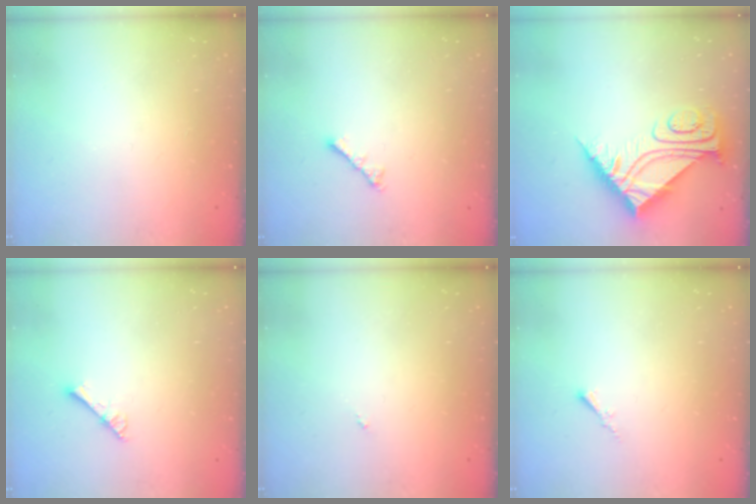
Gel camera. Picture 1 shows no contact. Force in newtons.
{"total": 3.4, "press": 3.4, "slide": 0.6}
{"total": 10.7, "press": 10.7, "slide": 1.0}
{"total": 4.1, "press": 4.0, "slide": 0.5}
{"total": 0.0}
{"total": 0.0}